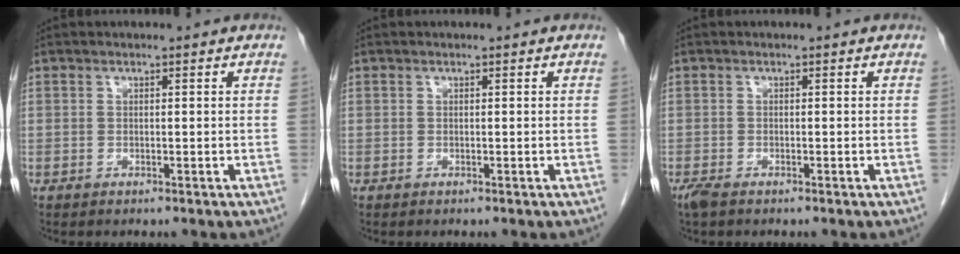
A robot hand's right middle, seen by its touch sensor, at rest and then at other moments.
{"total": 0.0}
{"total": 2.0, "force": [-1.5, 0.6, 1.2], "torque": [-0.031, -0.007, -0.027]}